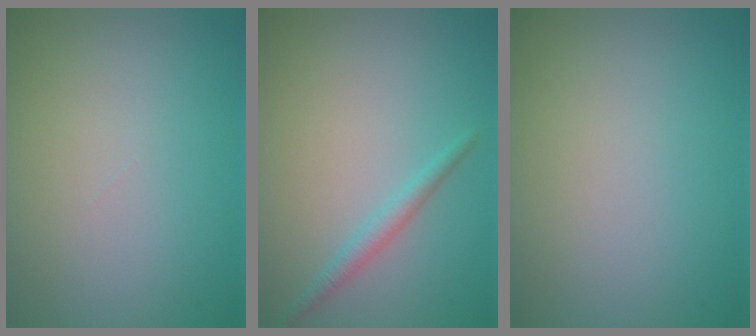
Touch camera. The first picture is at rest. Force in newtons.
{"total": 1.6, "press": 1.6, "slide": 0.1}
{"total": 0.0}